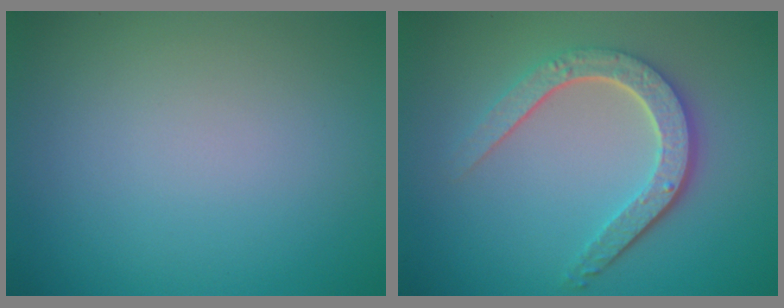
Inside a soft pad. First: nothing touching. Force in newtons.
{"total": 4.7, "press": 3.6, "slide": 2.9}